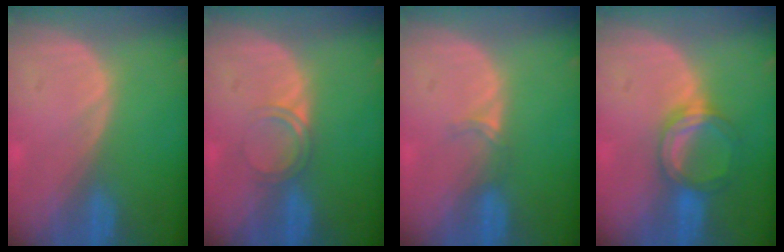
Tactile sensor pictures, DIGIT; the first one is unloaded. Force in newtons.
{"total": 2.4, "press": 2.4, "slide": 0.2}
{"total": 1.6, "press": 1.3, "slide": 1.1}
{"total": 5.2, "press": 4.9, "slide": 1.5}